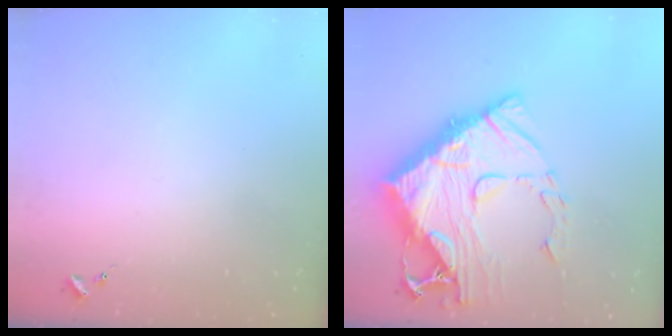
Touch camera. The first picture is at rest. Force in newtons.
{"total": 24.2, "press": 24.0, "slide": 2.4}